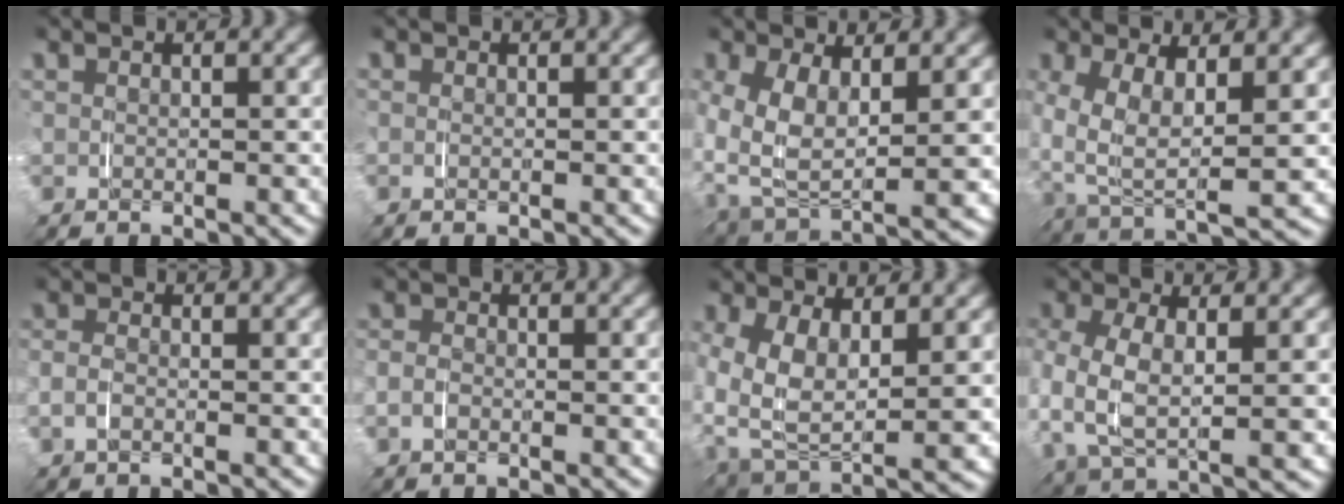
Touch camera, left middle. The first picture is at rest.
{"total": 0.0}
{"total": 3.0, "force": [0.7, 1.7, 2.4], "torque": [-0.058, -0.030, 0.019]}
{"total": 2.9, "force": [1.3, 1.1, 2.4], "torque": [-0.050, -0.011, 0.024]}
{"total": 0.8, "force": [-0.6, -0.4, -0.3], "torque": [0.005, -0.002, -0.012]}
{"total": 0.8, "force": [-0.7, 0.2, -0.3], "torque": [-0.003, -0.005, -0.014]}
{"total": 3.2, "force": [0.6, 2.0, 2.4], "torque": [-0.059, -0.033, 0.018]}
{"total": 2.1, "force": [0.2, 0.8, 1.9], "torque": [-0.051, -0.009, 0.002]}